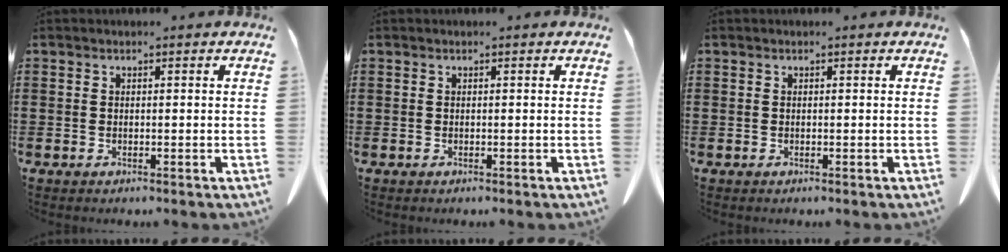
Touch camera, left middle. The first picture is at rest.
{"total": 0.0}
{"total": 0.0}